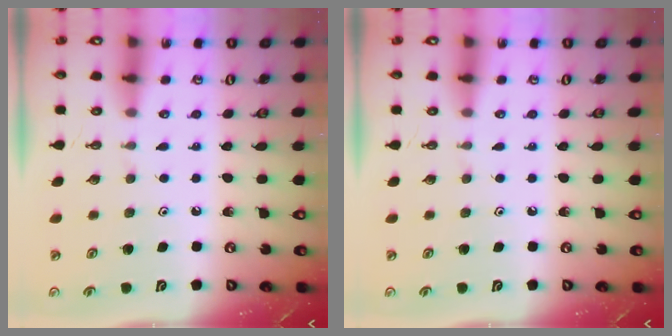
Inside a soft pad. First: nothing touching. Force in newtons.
{"total": 0.0}